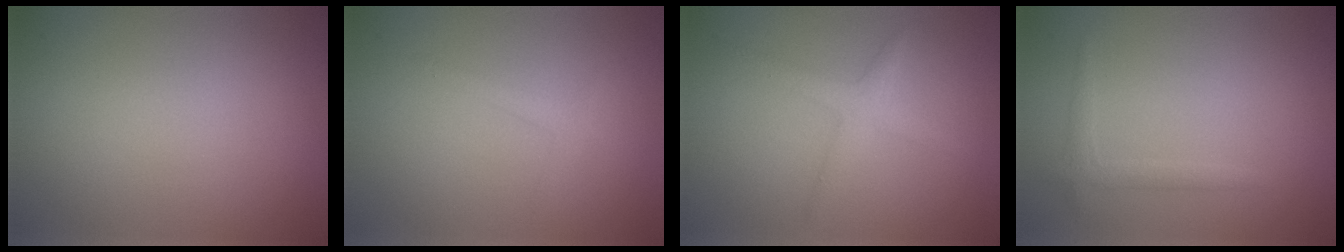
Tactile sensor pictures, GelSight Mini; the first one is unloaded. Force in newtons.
{"total": 1.0, "press": 1.0, "slide": 0.1}
{"total": 2.1, "press": 2.1, "slide": 0.1}
{"total": 1.4, "press": 1.4, "slide": 0.1}